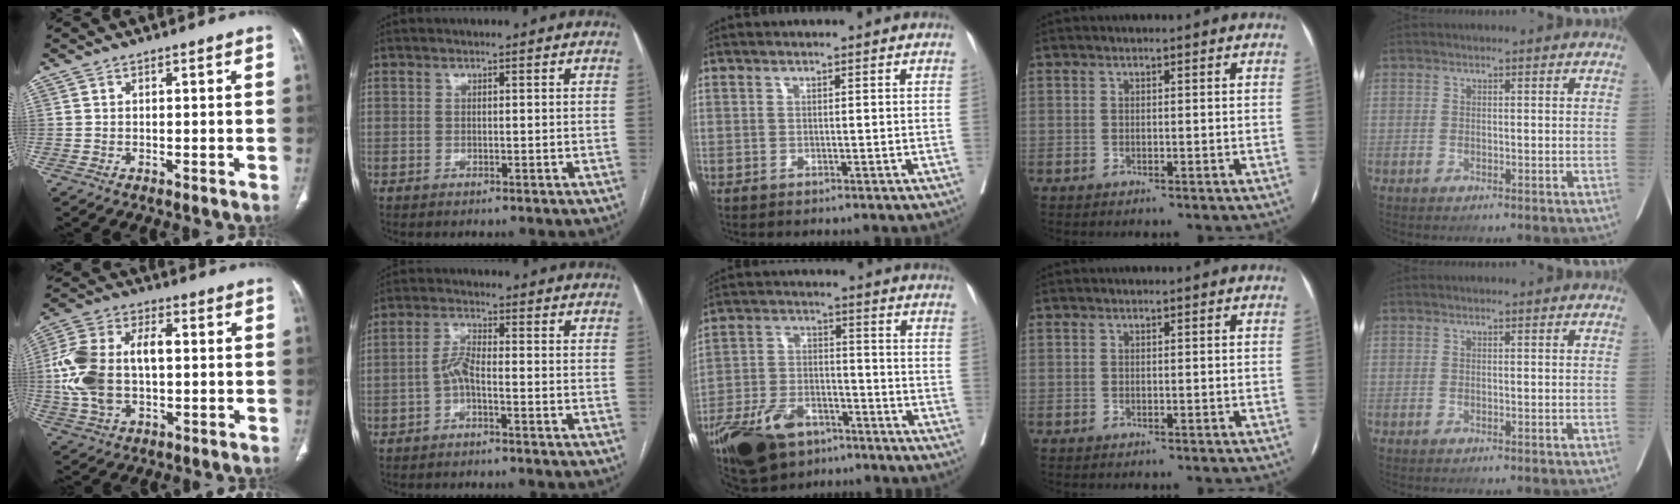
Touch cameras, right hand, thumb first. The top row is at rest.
{"thumb": {"total": 15.7, "force": [0.3, 9.2, 12.7], "torque": [-0.269, 0.024, 0.006]}, "index": {"total": 3.2, "force": [-1.4, 0.6, 2.8], "torque": [-0.058, 0.007, -0.031]}, "middle": {"total": 12.8, "force": [-8.7, 6.1, 7.0], "torque": [-0.137, -0.010, -0.156]}}